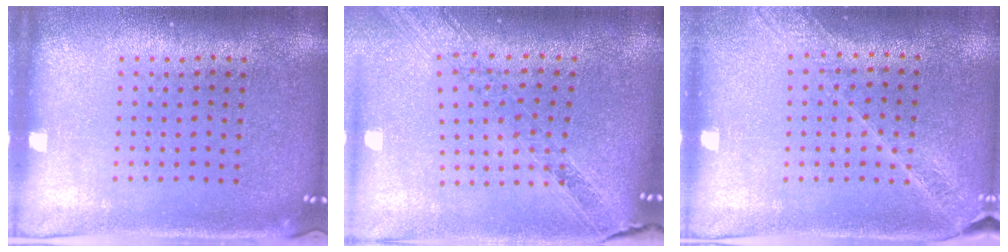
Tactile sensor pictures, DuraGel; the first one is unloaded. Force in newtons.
{"total": 1.1, "press": 1.1, "slide": 0.2}
{"total": 1.6, "press": 1.5, "slide": 0.4}